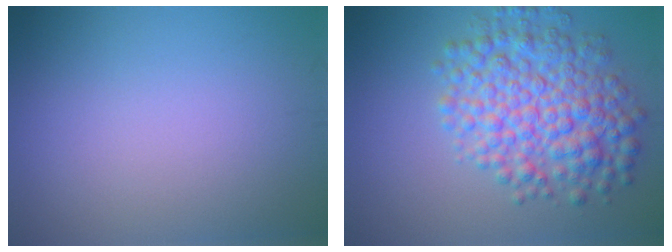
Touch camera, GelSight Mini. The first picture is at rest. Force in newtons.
{"total": 7.4, "press": 7.4, "slide": 0.1}